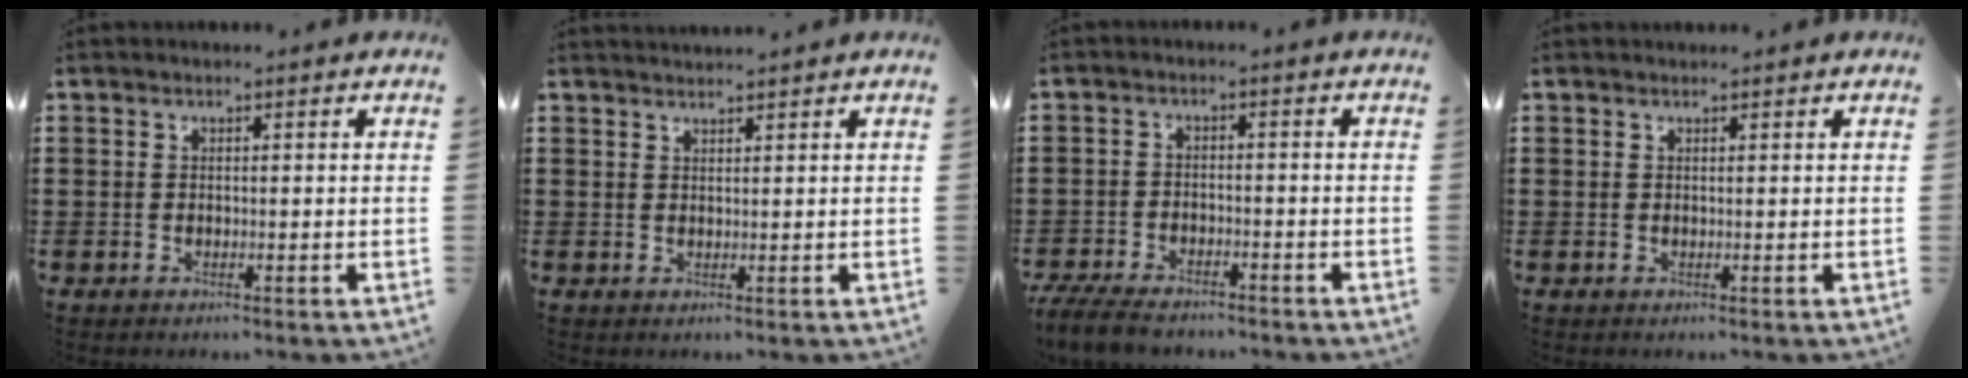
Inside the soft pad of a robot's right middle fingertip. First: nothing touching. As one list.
[{"total": 1.4, "force": [1.4, 0.0, 0.0], "torque": [-0.003, 0.000, 0.026]}, {"total": 4.9, "force": [-4.5, 1.3, 1.6], "torque": [-0.045, -0.002, -0.092]}, {"total": 0.6, "force": [0.5, 0.3, 0.0], "torque": [0.008, -0.003, 0.008]}]